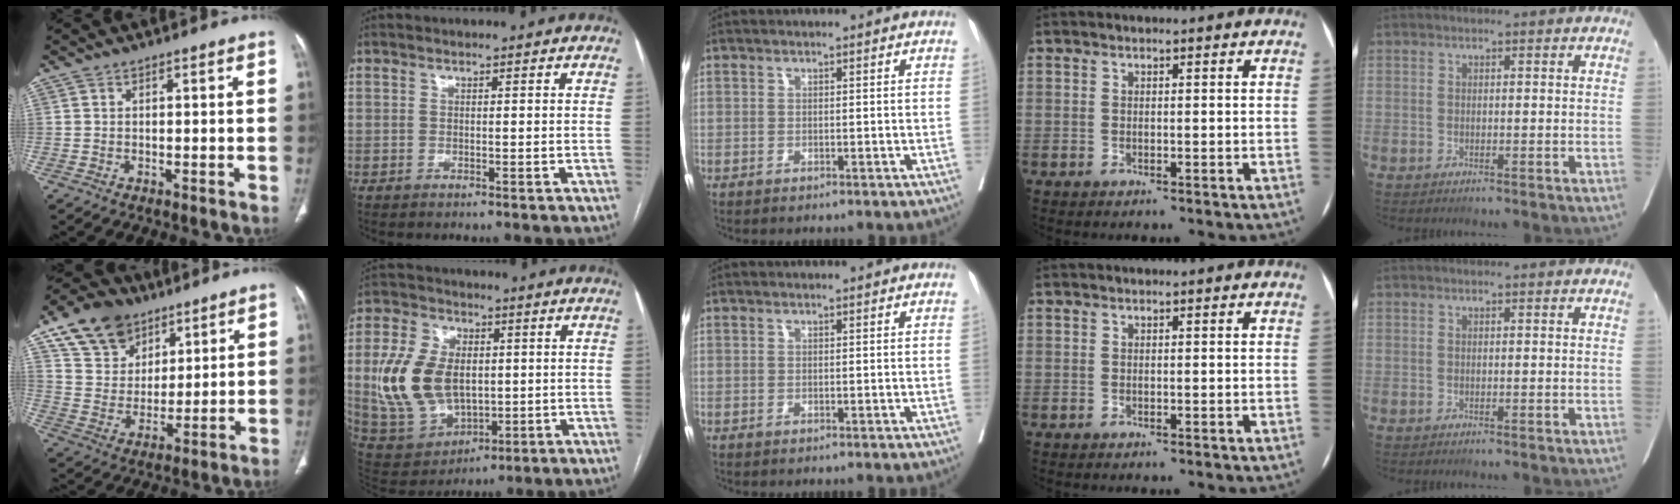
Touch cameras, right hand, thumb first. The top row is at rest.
{"thumb": {"total": 14.6, "force": [8.8, 10.2, 5.6], "torque": [-0.071, -0.022, 0.166]}, "index": {"total": 15.6, "force": [0.7, 10.3, 11.7], "torque": [-0.257, 0.018, 0.033]}}